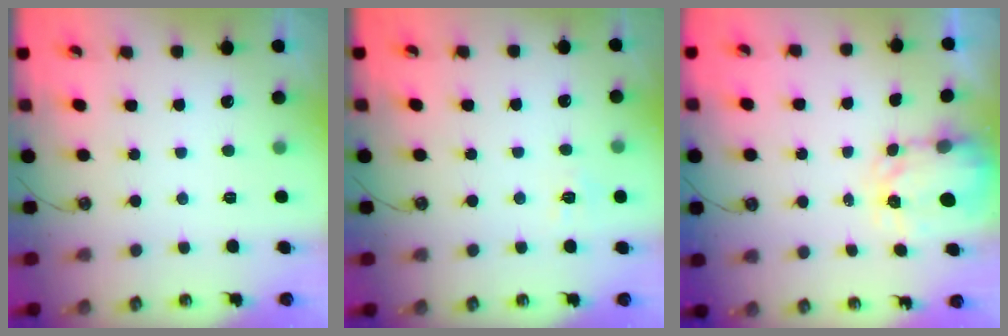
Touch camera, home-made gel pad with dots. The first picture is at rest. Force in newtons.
{"total": 6.5, "press": 6.5, "slide": 0.5}
{"total": 3.4, "press": 3.4, "slide": 0.4}